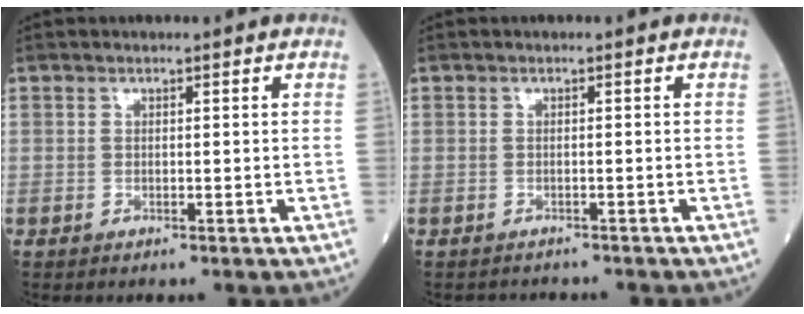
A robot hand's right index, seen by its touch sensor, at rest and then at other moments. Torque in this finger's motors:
{"motor_torque": [-0.02, 0.14, -0.08, 0.00]}